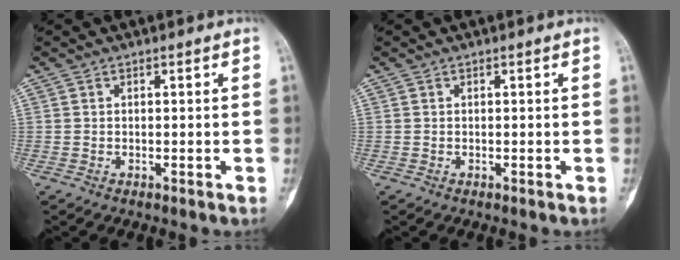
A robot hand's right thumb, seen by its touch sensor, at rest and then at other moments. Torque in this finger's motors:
{"motor_torque": [0.00, 0.00, 0.00, 0.00, 0.00]}